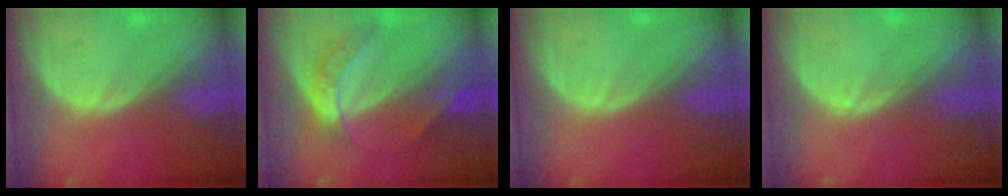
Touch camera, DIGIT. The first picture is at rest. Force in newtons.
{"total": 6.2, "press": 5.2, "slide": 3.3}
{"total": 0.0}
{"total": 0.8, "press": 0.7, "slide": 0.1}